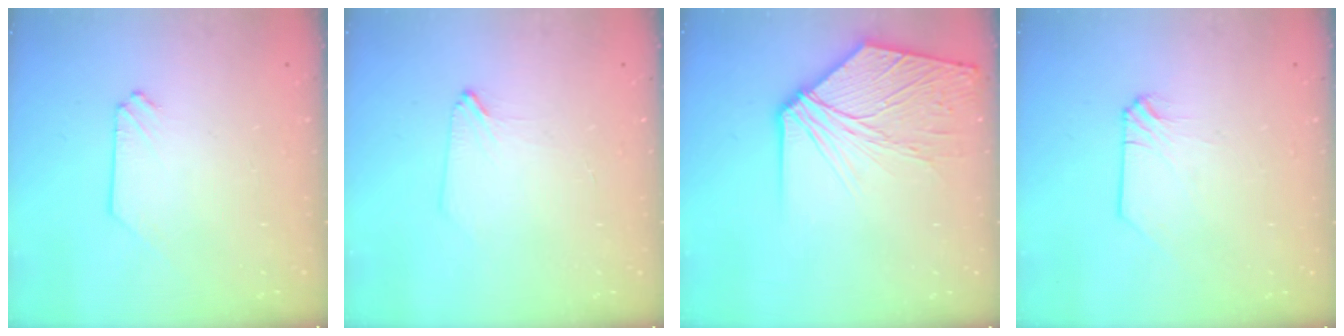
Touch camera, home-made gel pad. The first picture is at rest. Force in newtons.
{"total": 1.3, "press": 1.3, "slide": 0.2}
{"total": 11.7, "press": 11.5, "slide": 2.1}
{"total": 0.0}